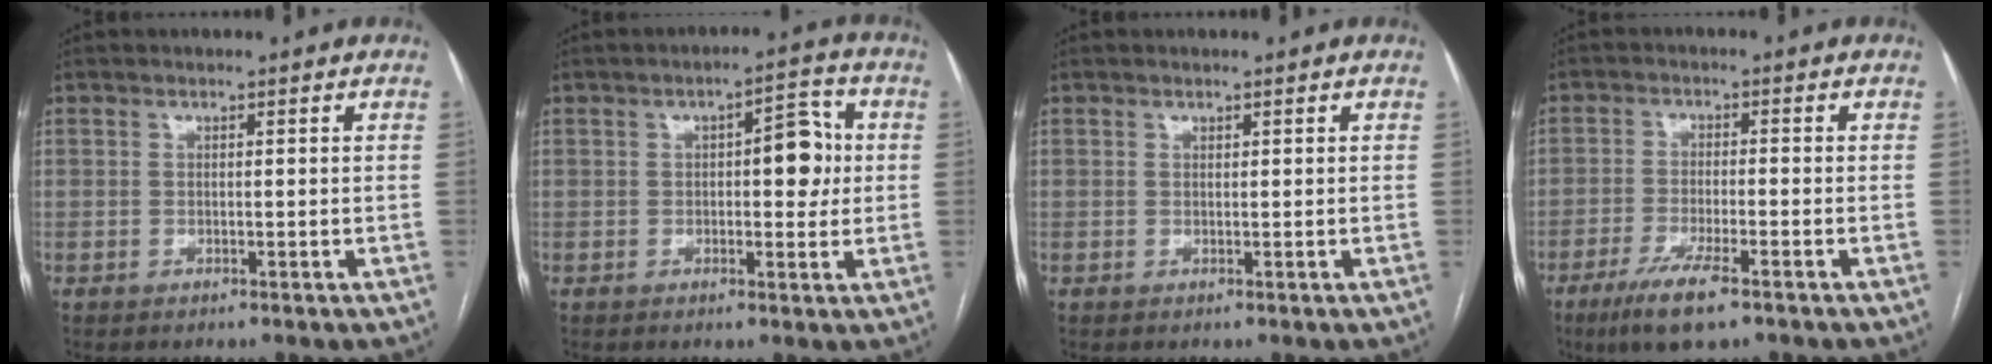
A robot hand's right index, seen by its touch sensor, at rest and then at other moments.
{"total": 6.5, "force": [0.6, 2.6, 6.0], "torque": [-0.076, 0.020, 0.008]}
{"total": 0.0}
{"total": 7.5, "force": [-4.8, 0.9, 5.7], "torque": [-0.109, -0.017, -0.081]}